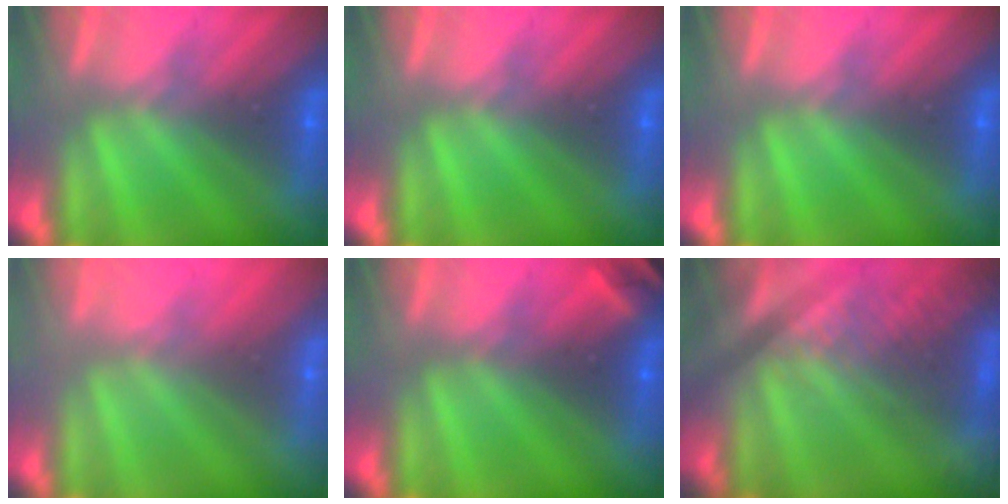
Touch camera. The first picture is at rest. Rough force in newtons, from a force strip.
{"total": 0.0}
{"total": 0.0}
{"total": 2.9}
{"total": 2.0}
{"total": 3.7}